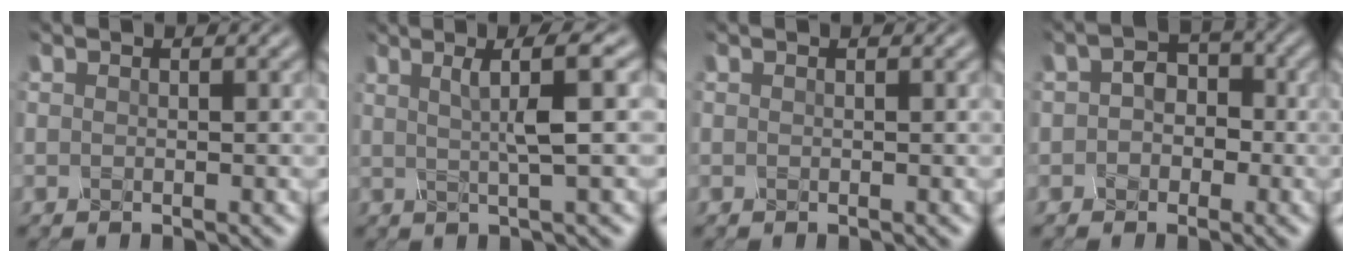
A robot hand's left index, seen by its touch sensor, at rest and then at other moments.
{"total": 4.0, "force": [1.1, 0.5, 3.8], "torque": [-0.053, 0.009, 0.015]}
{"total": 0.0}
{"total": 2.8, "force": [-0.7, 2.4, 1.3], "torque": [-0.018, 0.008, -0.021]}